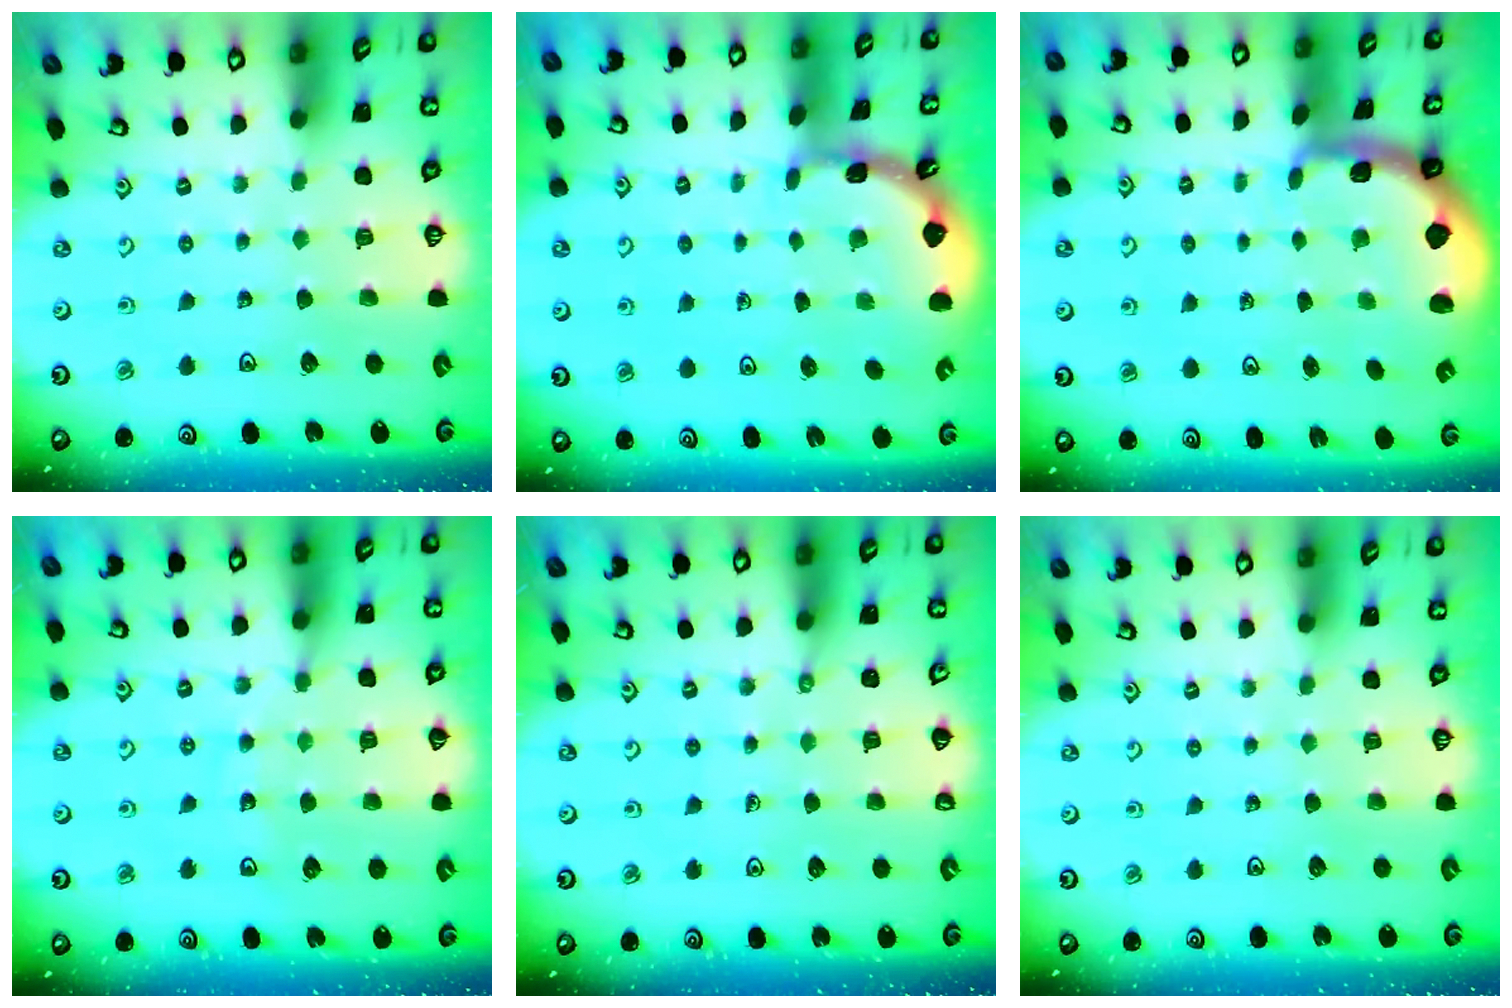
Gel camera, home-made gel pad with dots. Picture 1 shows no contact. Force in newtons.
{"total": 1.8, "press": 1.8, "slide": 0.2}
{"total": 1.7, "press": 1.6, "slide": 0.4}
{"total": 9.5, "press": 8.9, "slide": 3.4}
{"total": 1.3, "press": 1.2, "slide": 0.3}
{"total": 0.0}